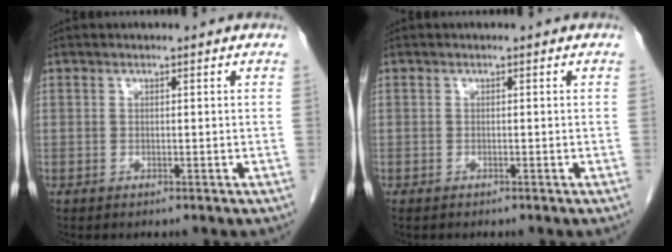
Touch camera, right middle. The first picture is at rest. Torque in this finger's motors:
{"motor_torque": [0.40, -0.21, 0.10, 0.03]}